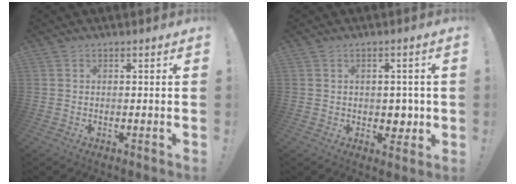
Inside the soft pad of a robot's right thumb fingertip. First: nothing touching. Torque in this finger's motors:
{"motor_torque": [0.47, 0.35, -0.12, 0.08, 0.10]}